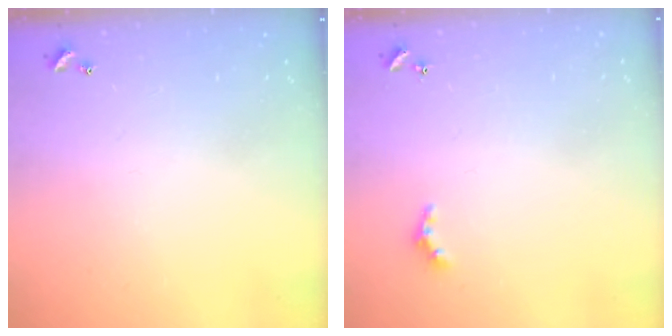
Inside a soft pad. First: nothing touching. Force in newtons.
{"total": 3.6, "press": 3.6, "slide": 0.6}